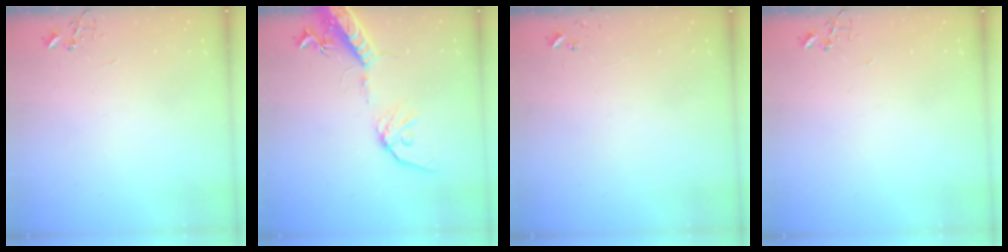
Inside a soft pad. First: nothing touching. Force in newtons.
{"total": 16.6, "press": 16.2, "slide": 3.5}
{"total": 4.7, "press": 4.7, "slide": 0.5}
{"total": 0.0}